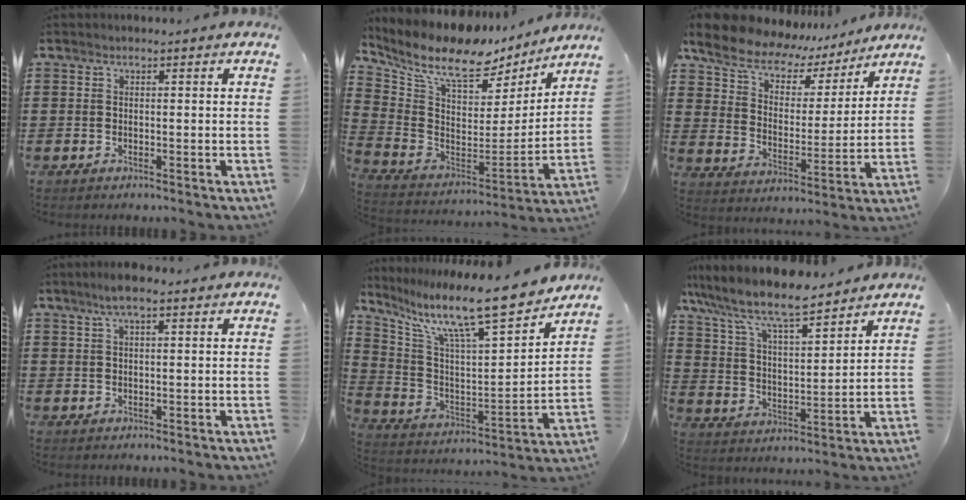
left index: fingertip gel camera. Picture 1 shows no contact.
{"total": 11.7, "force": [9.1, 4.3, 5.9], "torque": [-0.133, -0.066, 0.154]}
{"total": 8.3, "force": [7.0, 3.6, 2.8], "torque": [-0.082, -0.042, 0.122]}
{"total": 3.4, "force": [2.0, 0.6, 2.7], "torque": [-0.056, 0.005, 0.034]}
{"total": 13.1, "force": [10.8, 1.6, 7.3], "torque": [-0.157, -0.079, 0.175]}
{"total": 8.7, "force": [7.6, 1.4, 4.0], "torque": [-0.109, -0.041, 0.128]}